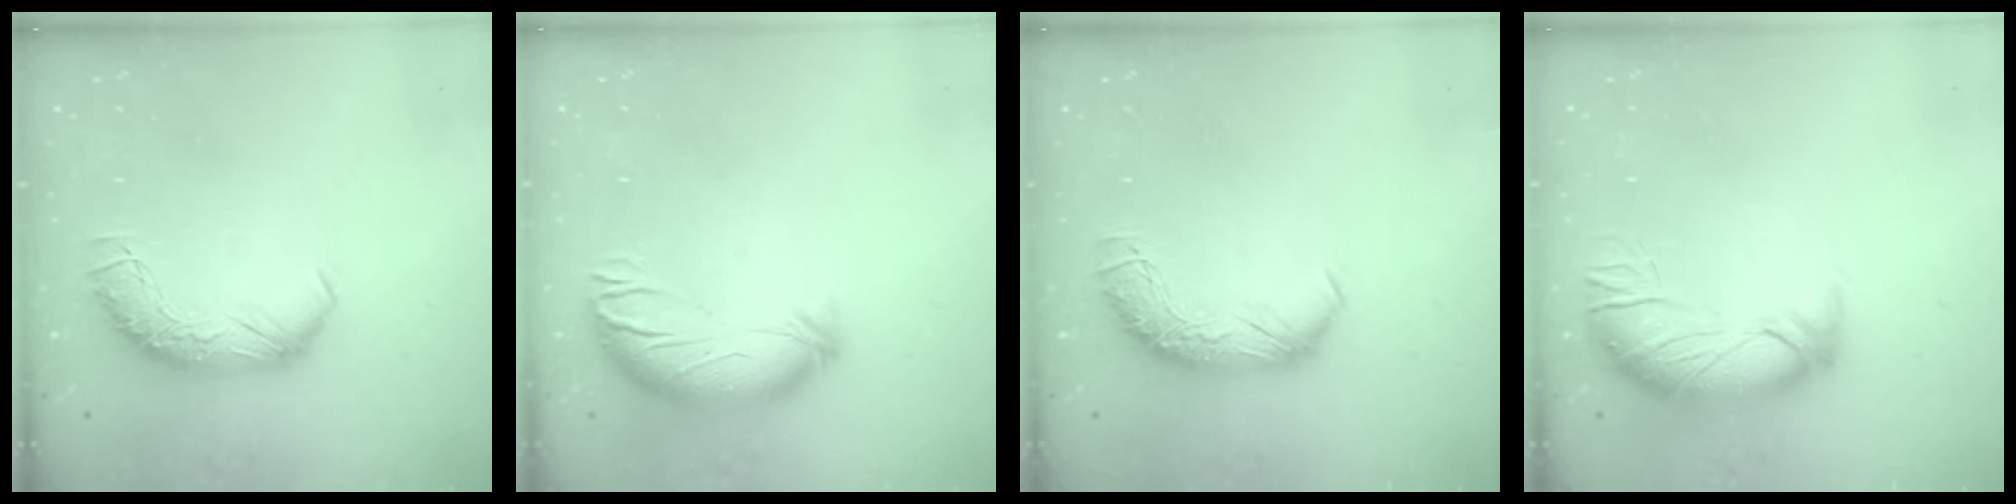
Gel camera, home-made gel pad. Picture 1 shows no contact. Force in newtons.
{"total": 3.6, "press": 2.7, "slide": 2.5}
{"total": 0.0}
{"total": 2.8, "press": 1.3, "slide": 2.5}